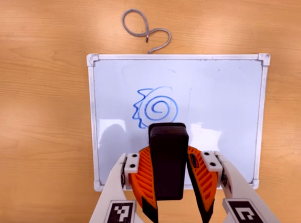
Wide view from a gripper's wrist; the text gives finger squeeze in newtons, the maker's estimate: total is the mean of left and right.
{"total": 7.9, "left": 6.4, "right": 9.3}